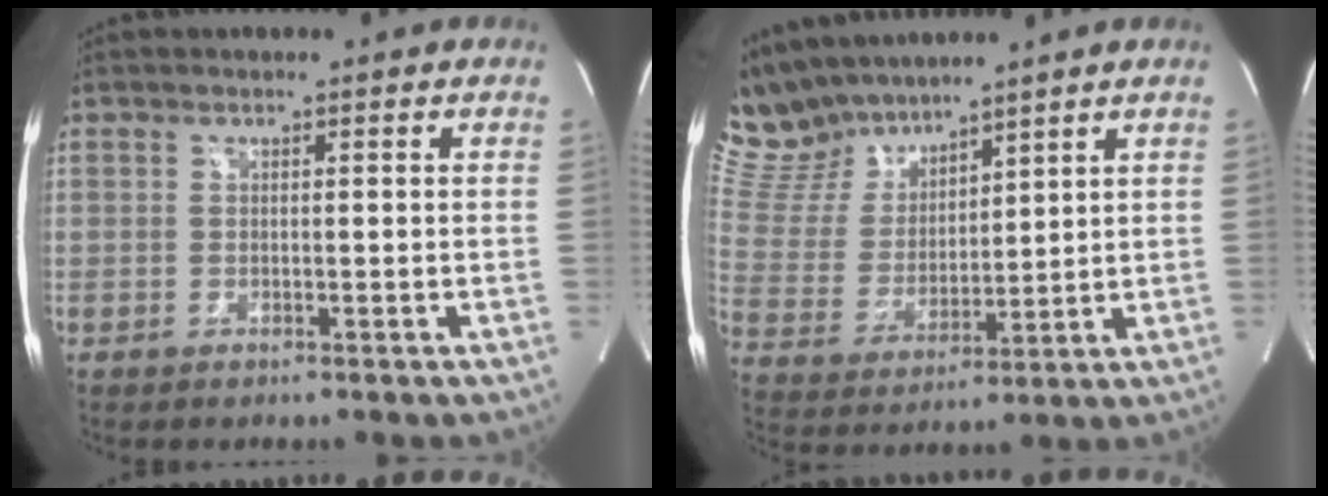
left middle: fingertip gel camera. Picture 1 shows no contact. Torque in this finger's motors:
{"motor_torque": [0.74, -1.06, 0.05, -0.06]}